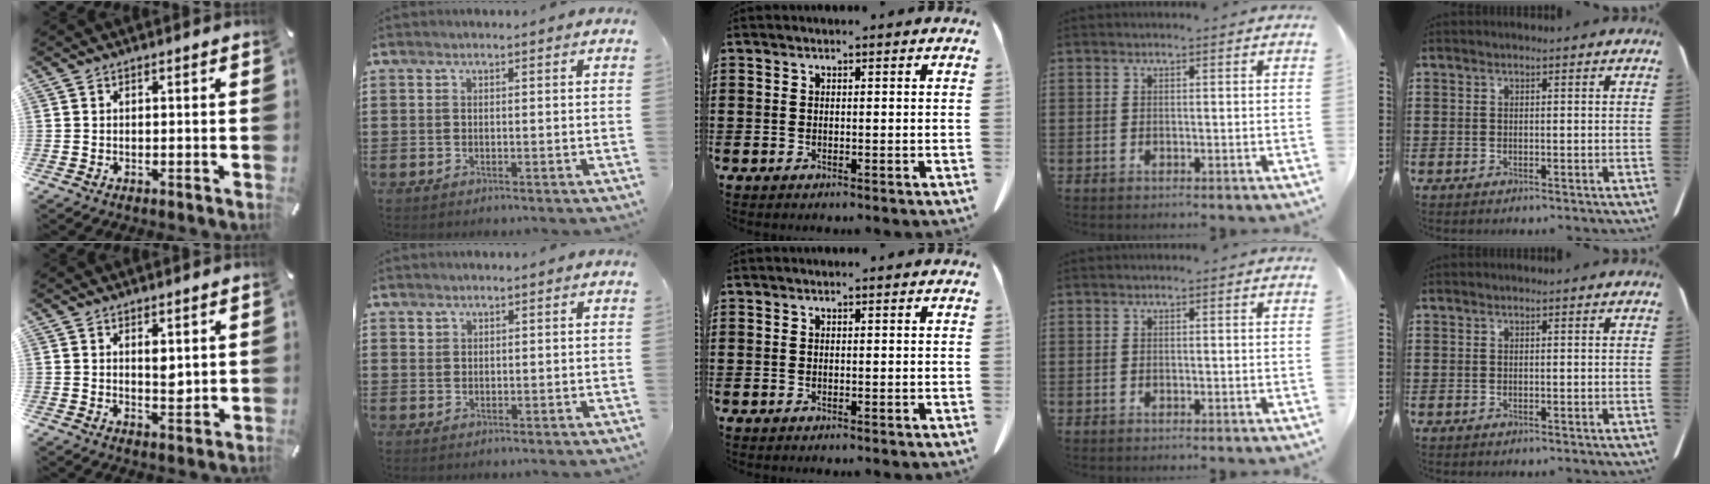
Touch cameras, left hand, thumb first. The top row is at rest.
{"thumb": {"total": 3.6, "force": [1.9, 1.9, 2.5], "torque": [-0.029, -0.013, 0.027]}, "index": {"total": 0.8, "force": [0.7, 0.4, 0.1], "torque": [-0.005, 0.000, 0.016]}}